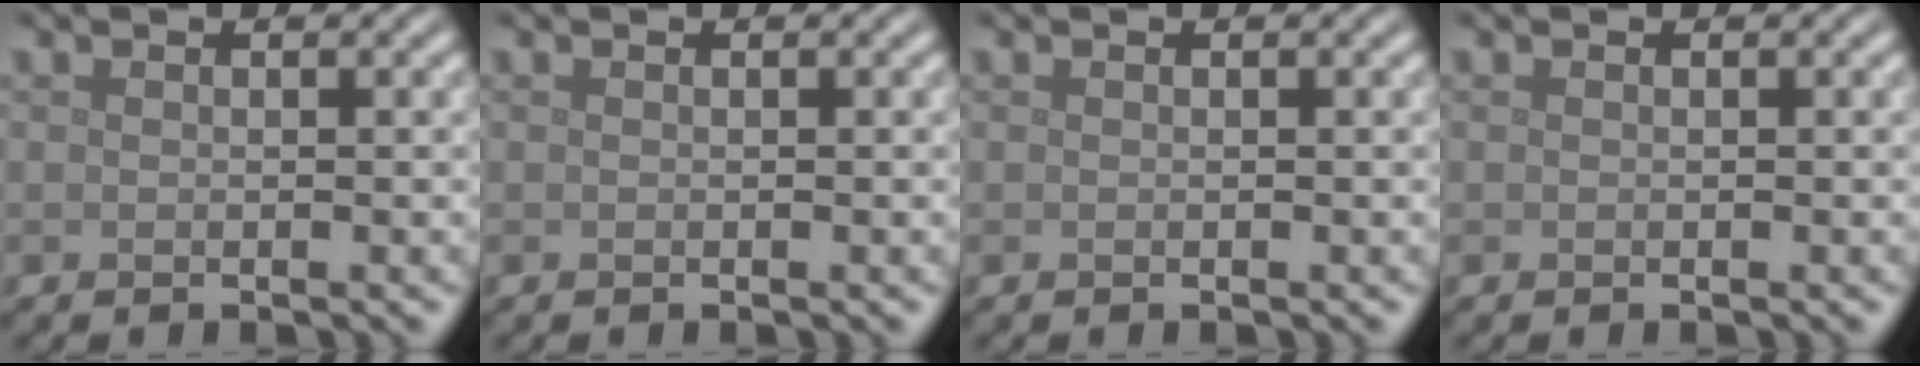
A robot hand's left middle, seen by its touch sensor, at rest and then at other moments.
{"total": 0.0}
{"total": 0.0}
{"total": 0.0}